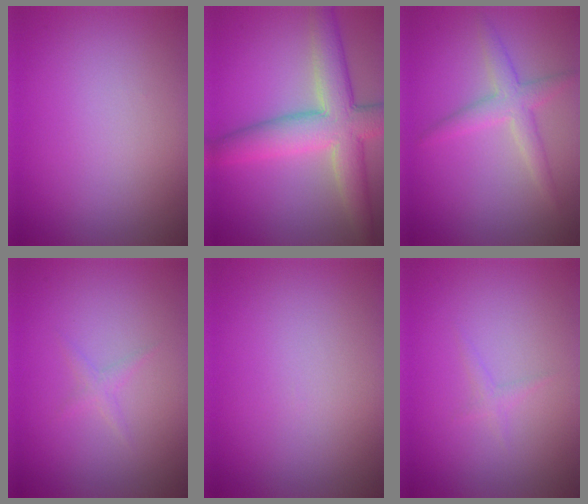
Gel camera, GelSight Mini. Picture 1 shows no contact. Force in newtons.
{"total": 7.5, "press": 7.5, "slide": 0.4}
{"total": 3.0, "press": 3.0, "slide": 0.1}
{"total": 0.9, "press": 0.9, "slide": 0.0}
{"total": 0.0}
{"total": 0.7, "press": 0.7, "slide": 0.0}